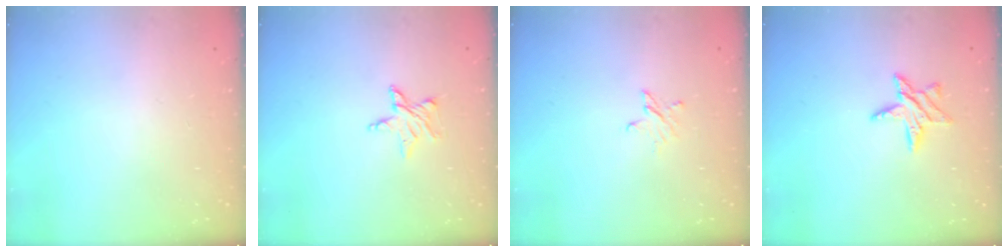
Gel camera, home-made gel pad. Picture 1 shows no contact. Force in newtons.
{"total": 5.2, "press": 5.2, "slide": 0.4}
{"total": 3.2, "press": 3.2, "slide": 0.3}
{"total": 7.8, "press": 7.8, "slide": 0.4}